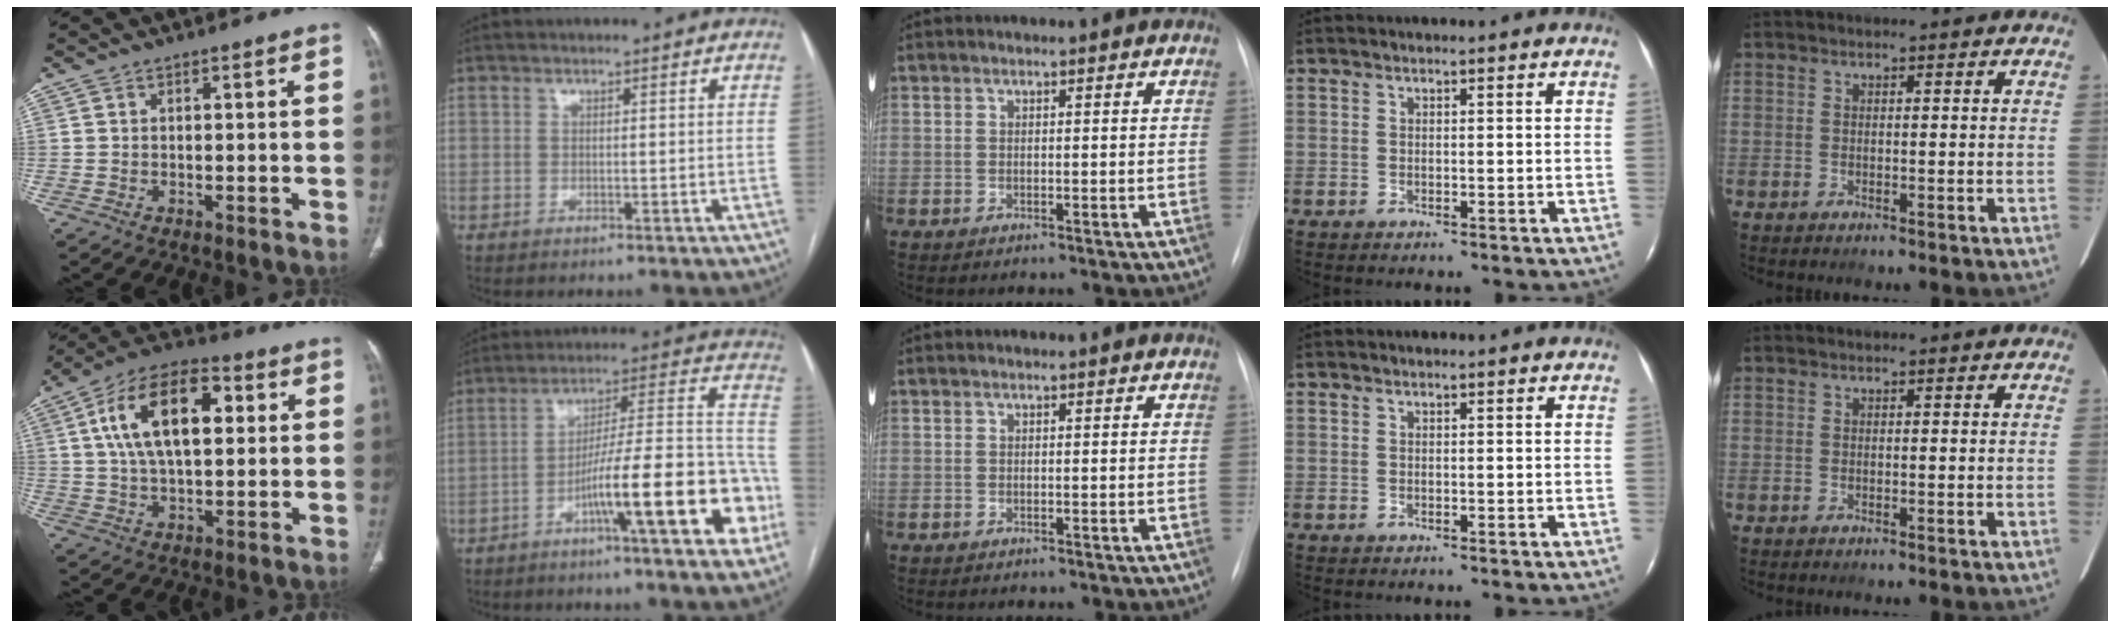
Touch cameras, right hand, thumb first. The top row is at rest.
{"thumb": {"total": 17.3, "force": [4.0, 8.9, 14.3], "torque": [-0.241, 0.018, 0.064]}, "index": {"total": 18.4, "force": [-7.6, 1.9, 16.7], "torque": [-0.232, 0.021, -0.115]}}